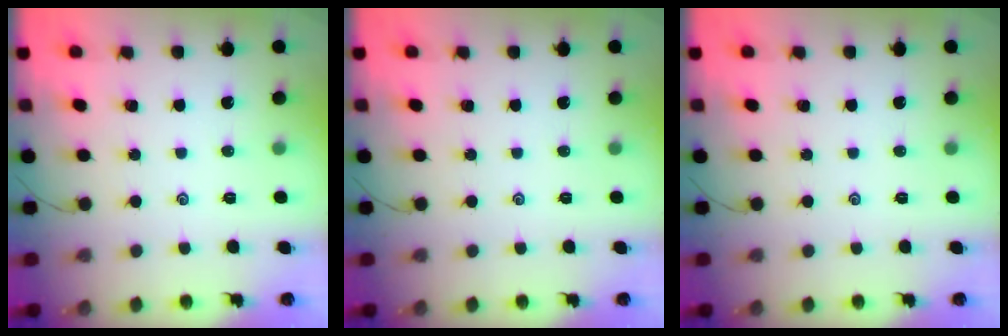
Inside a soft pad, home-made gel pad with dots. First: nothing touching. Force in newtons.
{"total": 0.0}
{"total": 0.0}